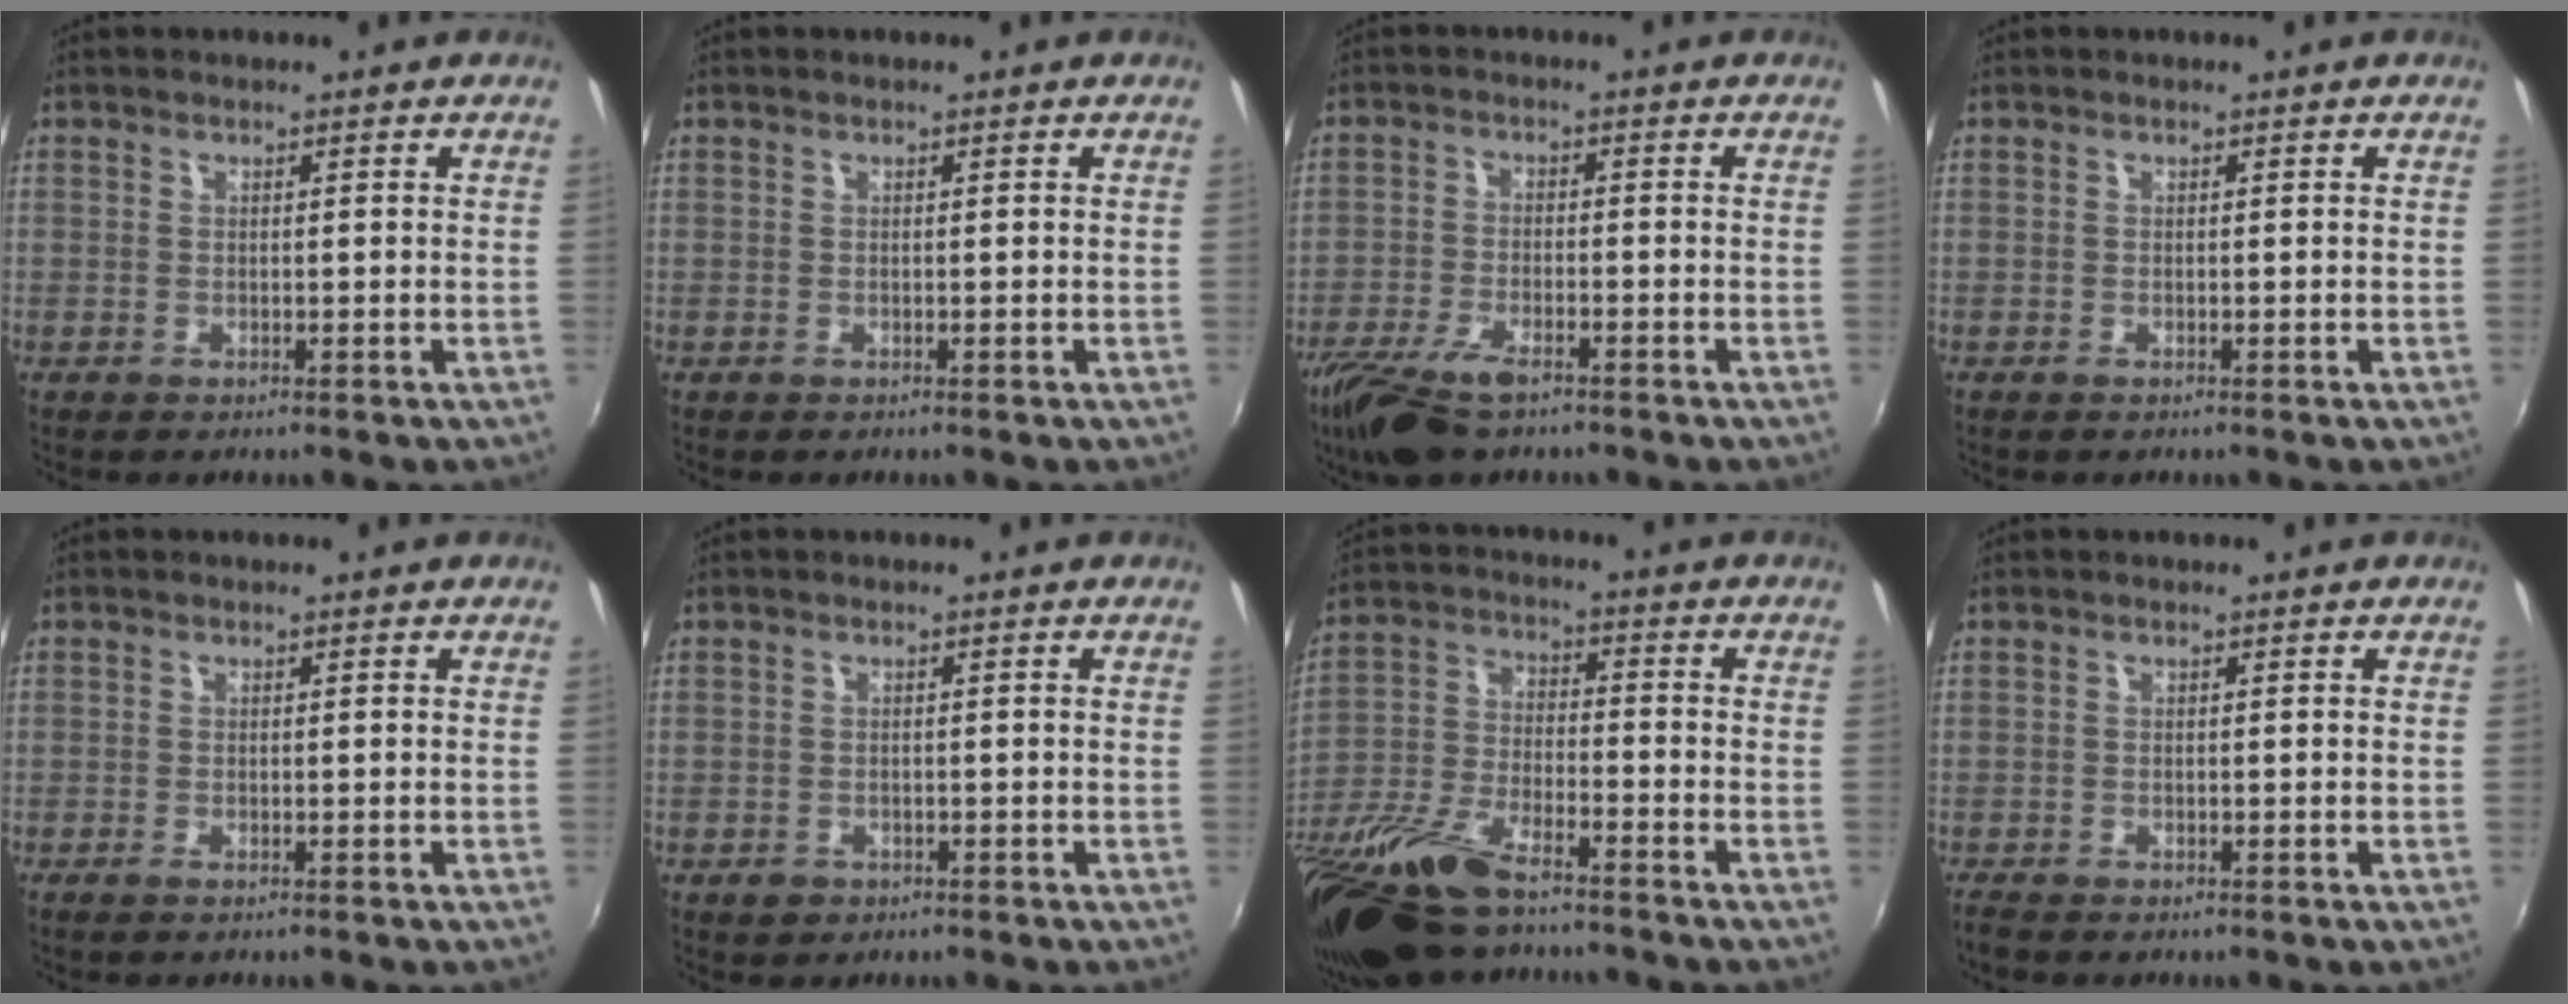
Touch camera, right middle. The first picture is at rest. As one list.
[{"total": 0.0}, {"total": 10.2, "force": [-7.2, 3.5, 6.3], "torque": [-0.151, -0.027, -0.139]}, {"total": 0.6, "force": [-0.5, 0.1, 0.4], "torque": [-0.009, -0.003, -0.009]}, {"total": 1.2, "force": [-0.9, 0.2, 0.7], "torque": [-0.015, -0.005, -0.017]}, {"total": 1.9, "force": [-1.1, 1.4, 0.6], "torque": [-0.013, -0.002, -0.016]}, {"total": 19.5, "force": [-14.6, 5.7, 11.5], "torque": [-0.251, -0.049, -0.273]}, {"total": 2.1, "force": [-1.9, 0.6, 0.8], "torque": [-0.020, -0.012, -0.037]}]